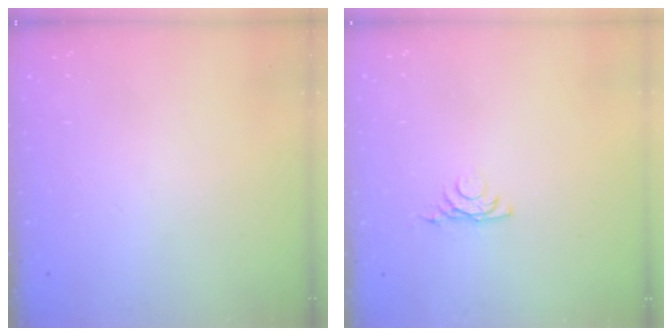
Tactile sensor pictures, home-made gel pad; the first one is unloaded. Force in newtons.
{"total": 4.3, "press": 4.2, "slide": 0.8}